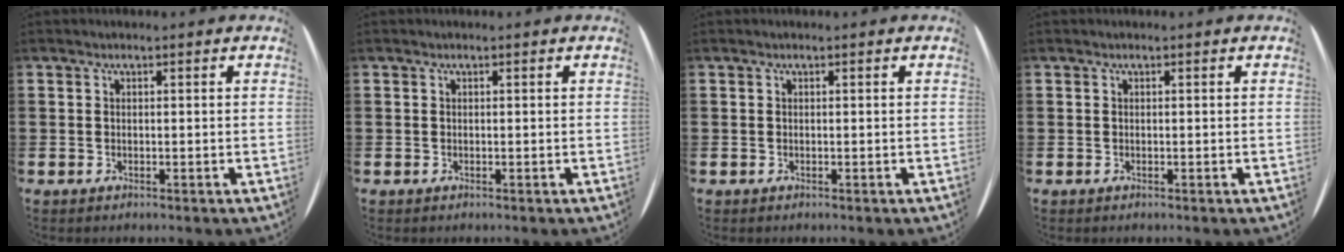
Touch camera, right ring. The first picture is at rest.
{"total": 0.0}
{"total": 0.0}
{"total": 0.0}